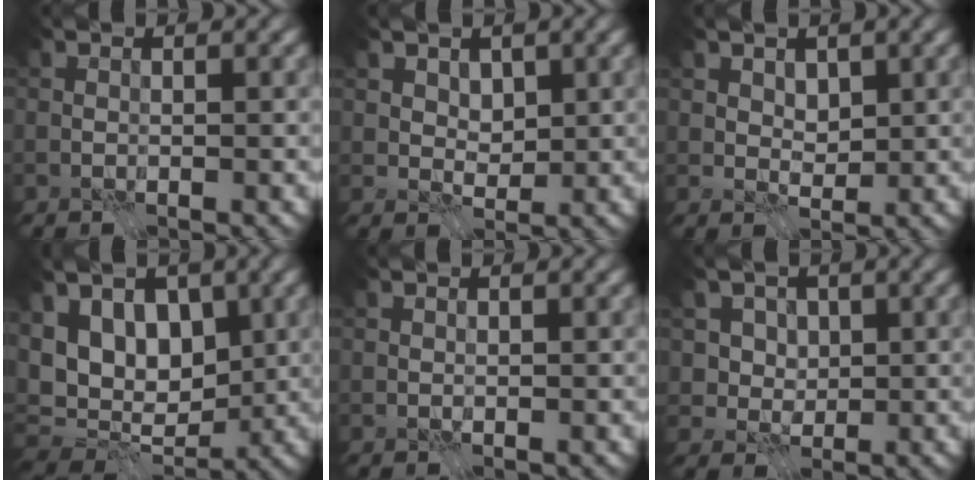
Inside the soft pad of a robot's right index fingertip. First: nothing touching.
{"total": 2.6, "force": [1.4, 1.9, 1.1], "torque": [-0.032, -0.014, 0.043]}
{"total": 2.2, "force": [1.2, 1.5, 0.9], "torque": [-0.024, -0.017, 0.035]}
{"total": 9.4, "force": [2.9, 5.9, 6.7], "torque": [-0.104, 0.019, 0.035]}
{"total": 0.0}
{"total": 3.2, "force": [1.0, 2.8, 1.1], "torque": [-0.026, -0.011, 0.024]}